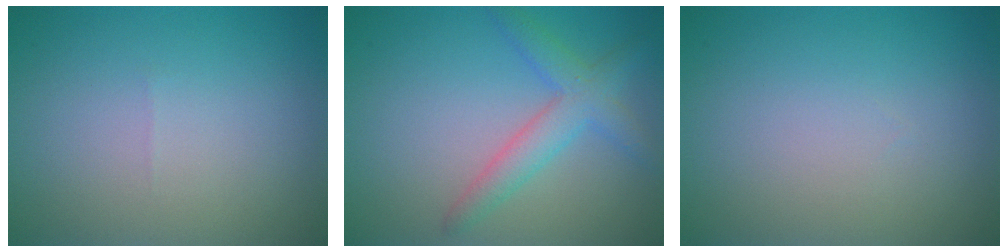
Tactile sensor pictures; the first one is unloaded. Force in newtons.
{"total": 3.5, "press": 3.5, "slide": 0.1}
{"total": 0.0}